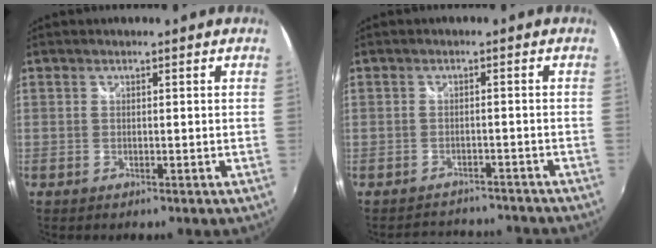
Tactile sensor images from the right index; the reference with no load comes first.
{"total": 6.9, "force": [-6.2, 2.6, 1.3], "torque": [-0.027, 0.017, -0.082]}